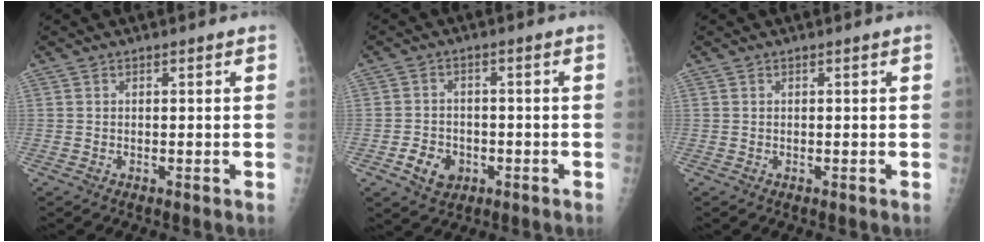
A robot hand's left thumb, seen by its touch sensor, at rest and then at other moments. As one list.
[{"total": 5.6, "force": [-2.2, 4.4, 2.7], "torque": [-0.029, 0.012, -0.032]}, {"total": 0.0}]